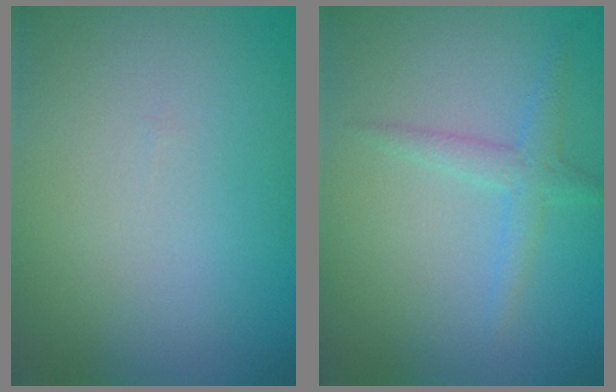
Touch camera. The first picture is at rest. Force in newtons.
{"total": 1.9, "press": 1.9, "slide": 0.1}